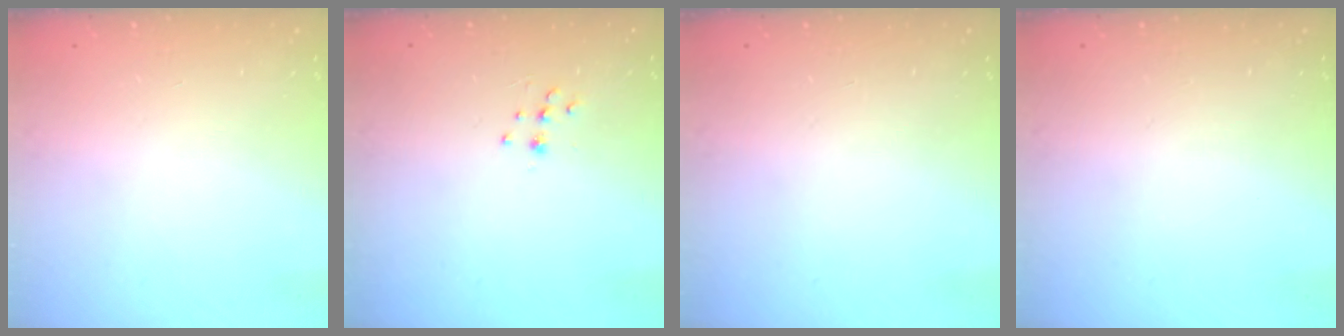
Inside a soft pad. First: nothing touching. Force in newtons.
{"total": 5.3, "press": 5.2, "slide": 0.7}
{"total": 0.0}
{"total": 0.0}